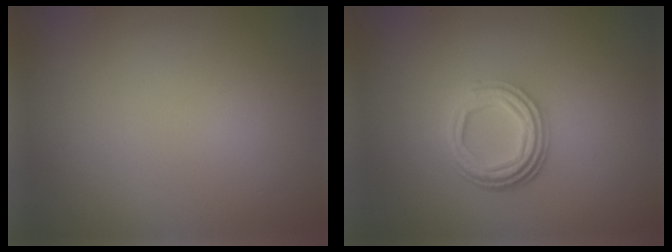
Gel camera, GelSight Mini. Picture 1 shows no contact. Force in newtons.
{"total": 4.5, "press": 3.3, "slide": 3.1}